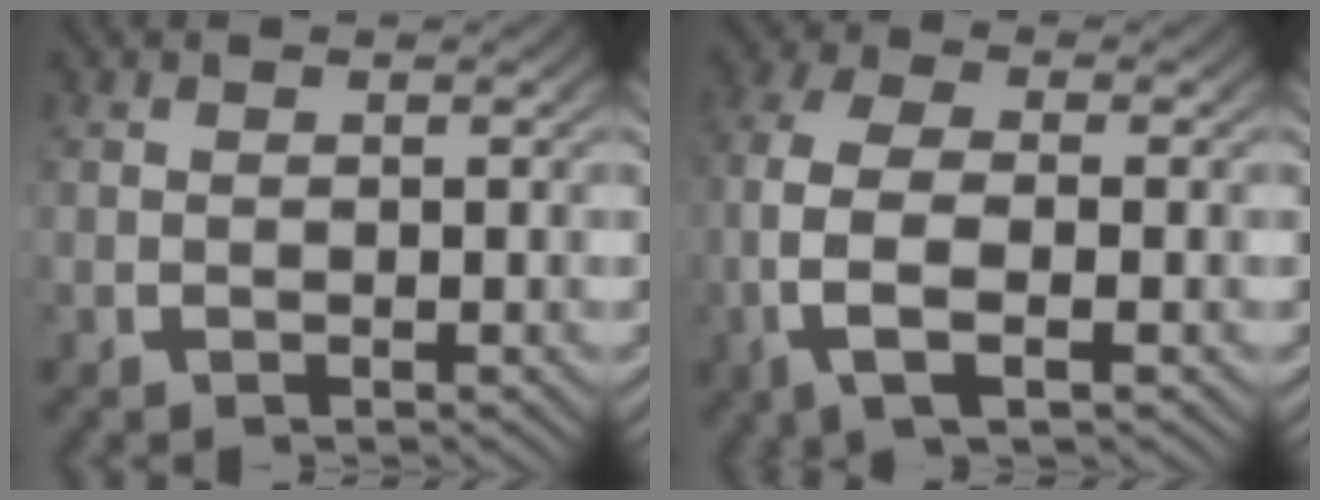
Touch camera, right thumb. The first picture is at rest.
{"total": 8.0, "force": [-0.9, 4.9, 6.3], "torque": [-0.169, -0.024, -0.008]}